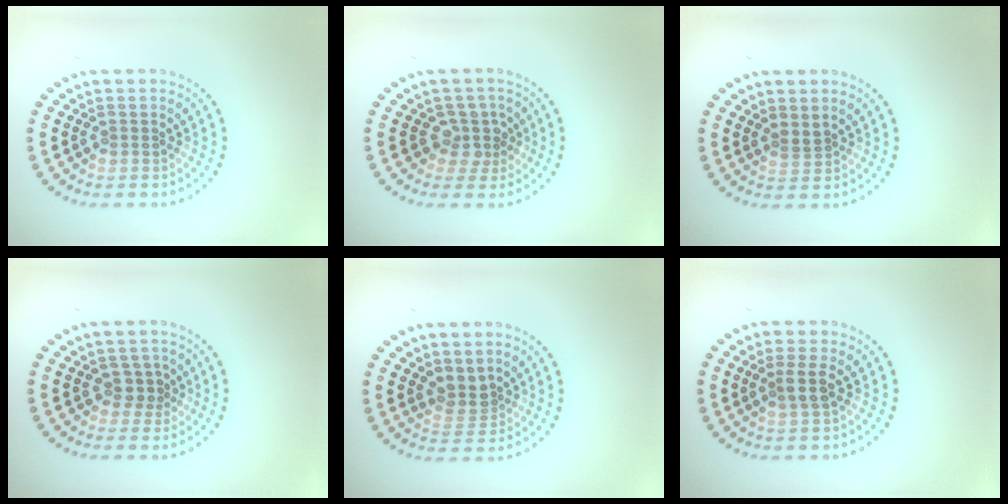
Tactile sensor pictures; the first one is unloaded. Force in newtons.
{"total": 2.4, "press": 1.9, "slide": 1.5}
{"total": 0.8, "press": 0.6, "slide": 0.6}
{"total": 1.7, "press": 1.4, "slide": 0.9}
{"total": 2.2, "press": 1.7, "slide": 1.3}
{"total": 1.9, "press": 1.6, "slide": 1.0}